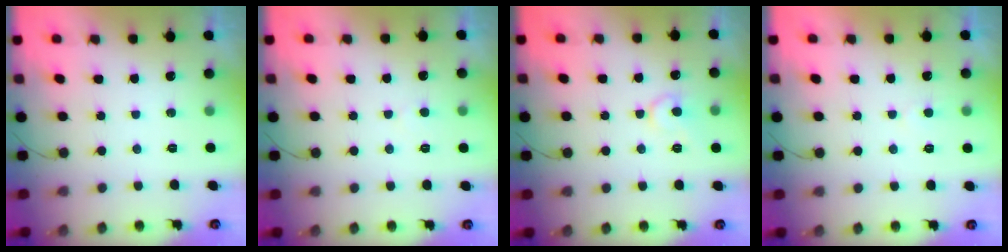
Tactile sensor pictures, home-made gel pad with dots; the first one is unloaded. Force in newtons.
{"total": 2.2, "press": 2.2, "slide": 0.2}
{"total": 7.6, "press": 7.5, "slide": 0.8}
{"total": 2.6, "press": 2.6, "slide": 0.4}